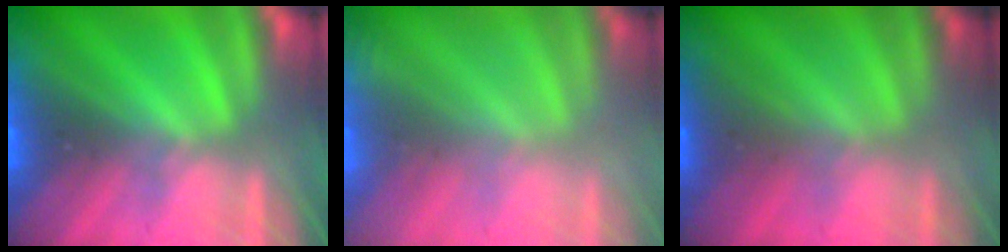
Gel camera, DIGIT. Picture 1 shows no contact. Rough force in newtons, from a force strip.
{"total": 2.4}
{"total": 2.5}